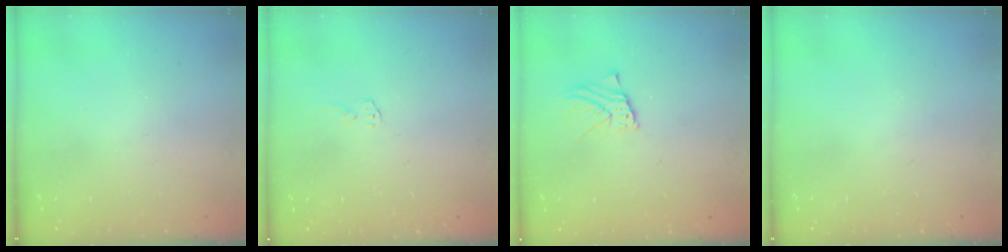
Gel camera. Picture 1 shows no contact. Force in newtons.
{"total": 4.3, "press": 4.3, "slide": 0.1}
{"total": 3.2, "press": 3.2, "slide": 0.1}
{"total": 0.0}